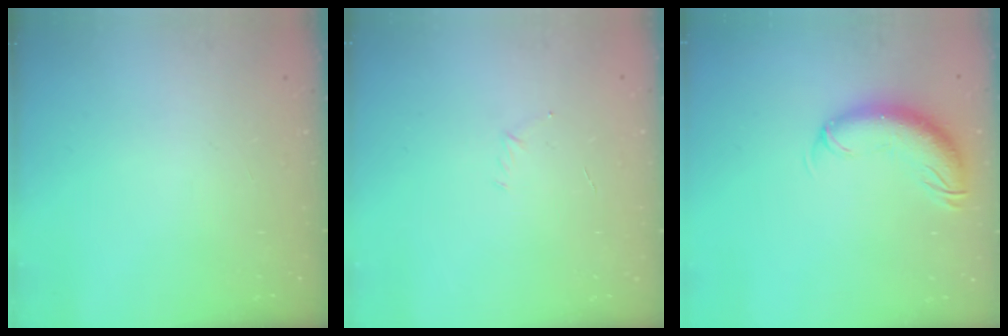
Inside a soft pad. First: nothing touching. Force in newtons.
{"total": 2.9, "press": 2.8, "slide": 0.8}
{"total": 11.2, "press": 10.8, "slide": 2.9}